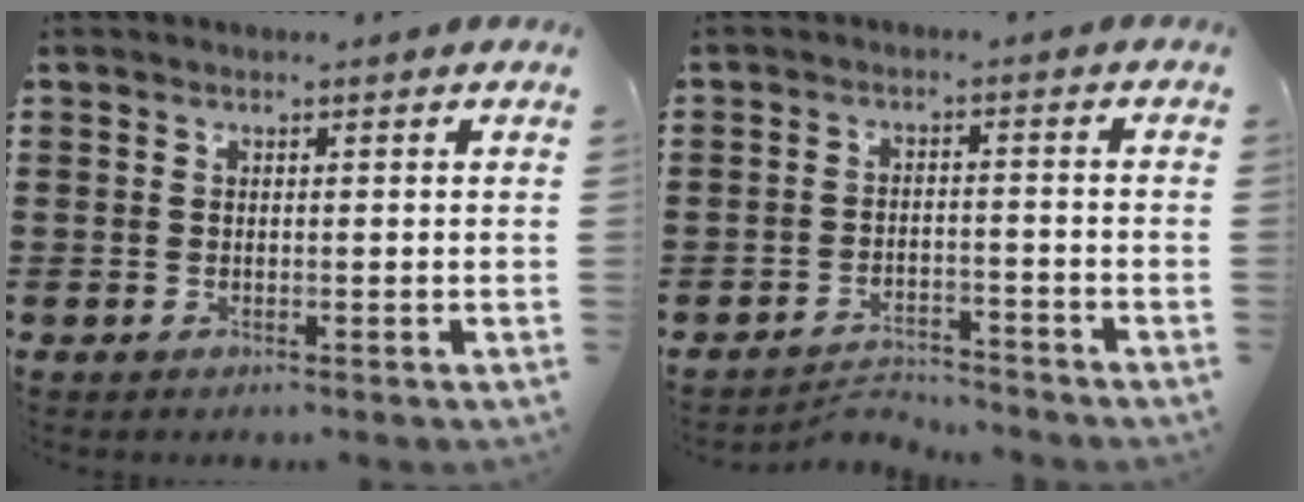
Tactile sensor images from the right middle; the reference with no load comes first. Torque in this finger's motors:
{"motor_torque": [0.05, 0.03, -0.17, -0.05]}